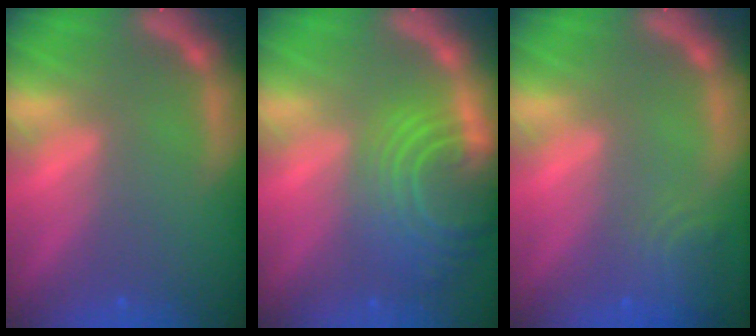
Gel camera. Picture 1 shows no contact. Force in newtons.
{"total": 9.5}
{"total": 3.5}